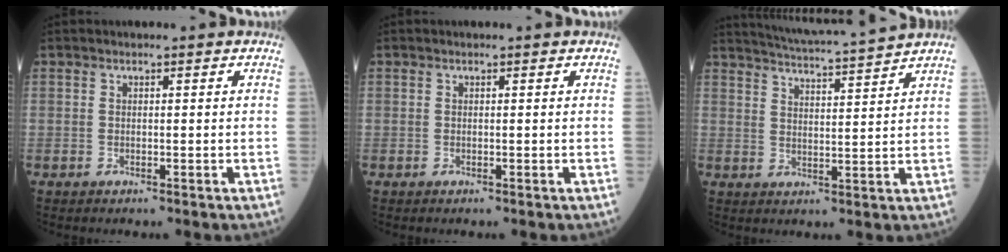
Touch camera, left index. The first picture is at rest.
{"total": 0.0}
{"total": 11.8, "force": [11.2, -1.6, 3.6], "torque": [-0.069, -0.007, 0.165]}